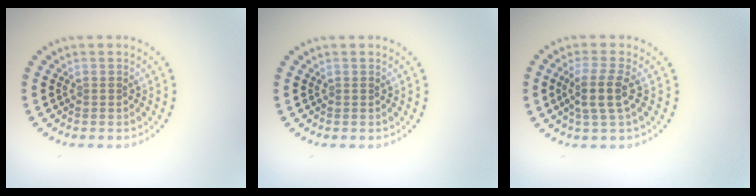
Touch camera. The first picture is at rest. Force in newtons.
{"total": 0.0}
{"total": 2.8, "press": 2.3, "slide": 1.6}